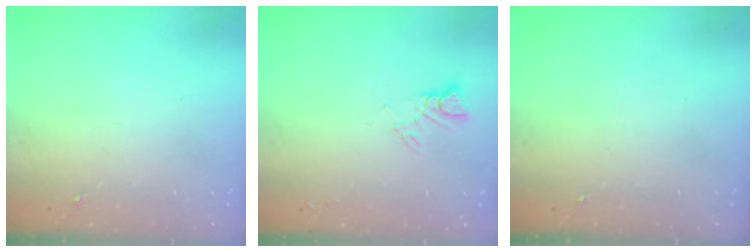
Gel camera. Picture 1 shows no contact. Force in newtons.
{"total": 3.8, "press": 3.7, "slide": 0.3}
{"total": 0.0}